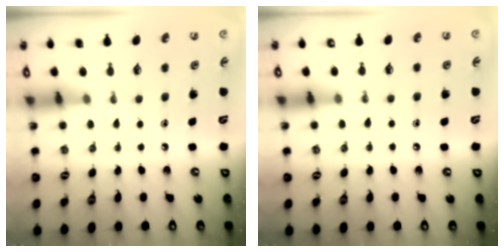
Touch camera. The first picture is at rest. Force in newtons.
{"total": 3.6, "press": 3.6, "slide": 0.4}